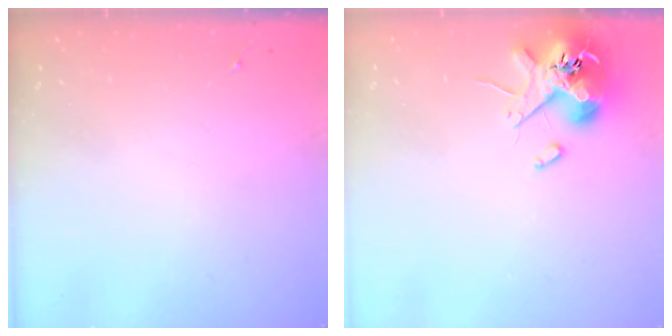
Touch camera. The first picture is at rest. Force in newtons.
{"total": 11.8, "press": 11.6, "slide": 1.8}